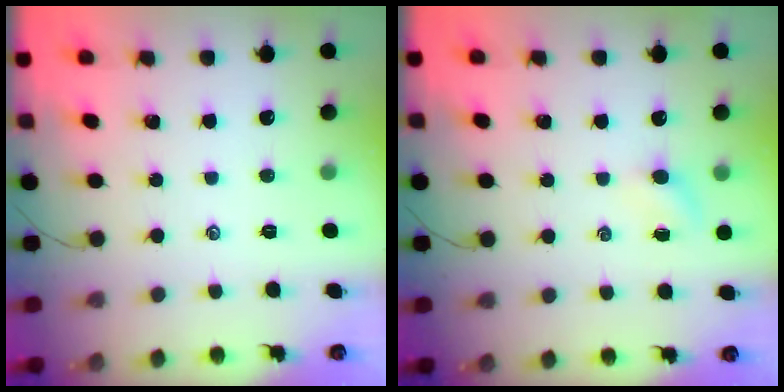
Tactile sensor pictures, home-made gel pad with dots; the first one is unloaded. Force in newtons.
{"total": 3.4, "press": 3.2, "slide": 1.2}